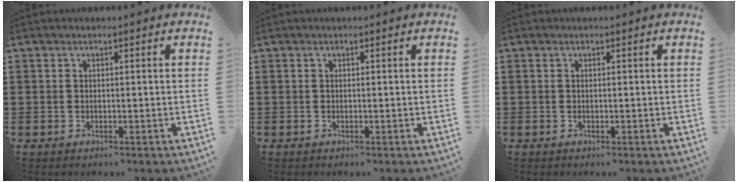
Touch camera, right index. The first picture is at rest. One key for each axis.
{"total": 0.0}
{"total": 0.0}